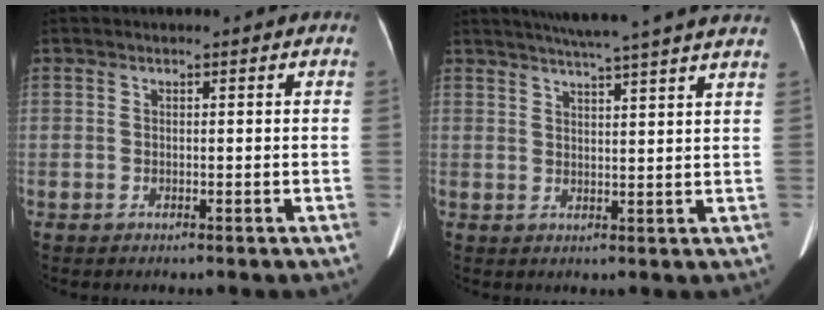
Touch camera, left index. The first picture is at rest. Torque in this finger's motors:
{"motor_torque": [0.38, -0.88, 0.02, 0.06]}